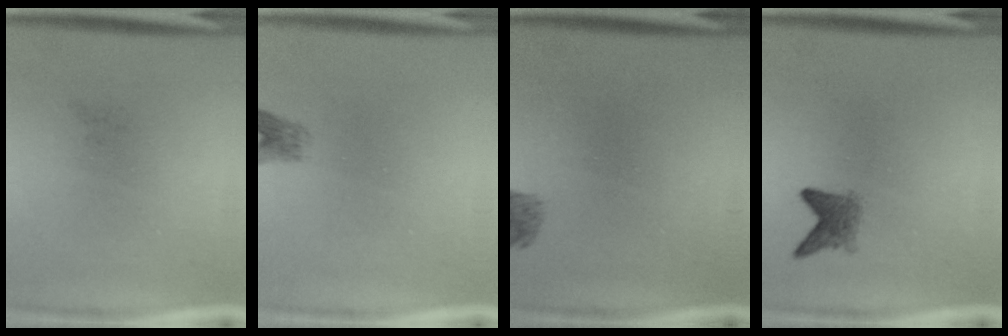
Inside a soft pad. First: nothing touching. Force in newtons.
{"total": 1.8}
{"total": 1.4}
{"total": 2.6}